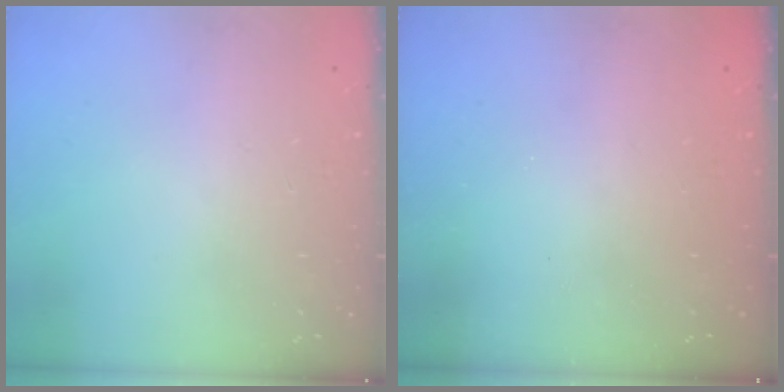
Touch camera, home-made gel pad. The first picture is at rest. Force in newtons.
{"total": 2.4, "press": 2.3, "slide": 0.7}